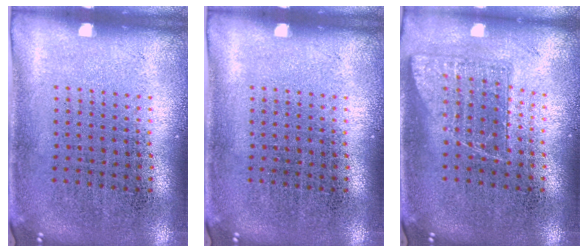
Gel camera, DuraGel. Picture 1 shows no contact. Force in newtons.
{"total": 0.0}
{"total": 1.0, "press": 0.9, "slide": 0.5}